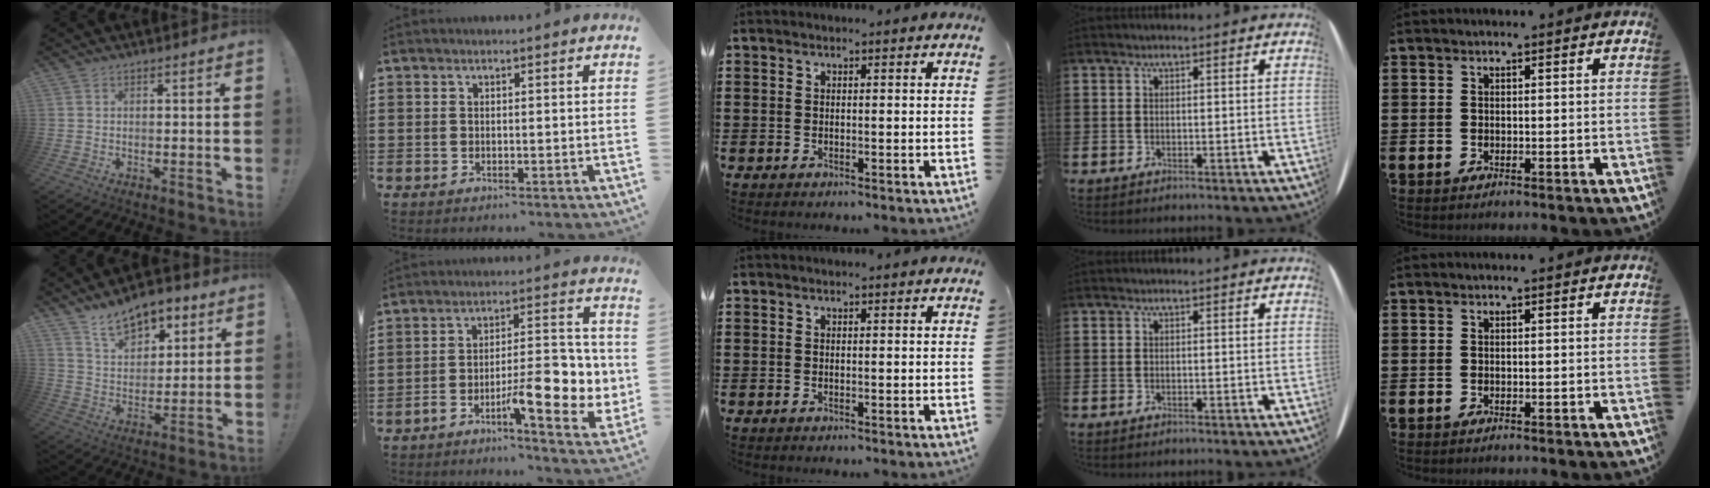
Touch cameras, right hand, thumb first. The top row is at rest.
{"thumb": {"total": 12.3, "force": [8.8, 6.6, 5.5], "torque": [-0.083, -0.051, 0.162]}, "index": {"total": 10.9, "force": [-3.9, 3.7, 9.4], "torque": [-0.134, 0.001, -0.068]}}